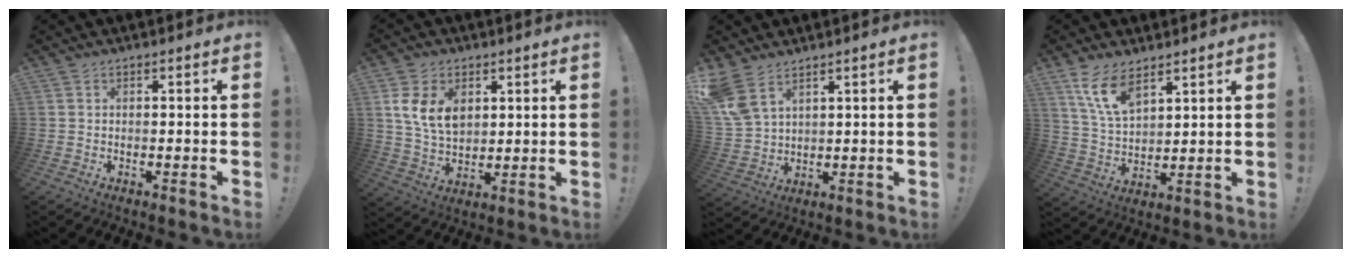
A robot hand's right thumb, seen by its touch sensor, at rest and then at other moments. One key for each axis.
{"total": 11.6, "fx": 4.0, "fy": 8.3, "fz": 7.1, "tx": -0.126, "ty": -0.011, "tz": 0.077}
{"total": 8.7, "fx": 6.0, "fy": 4.3, "fz": 4.6, "tx": -0.095, "ty": -0.027, "tz": 0.121}
{"total": 10.2, "fx": 7.2, "fy": 4.4, "fz": 5.8, "tx": -0.124, "ty": -0.029, "tz": 0.143}